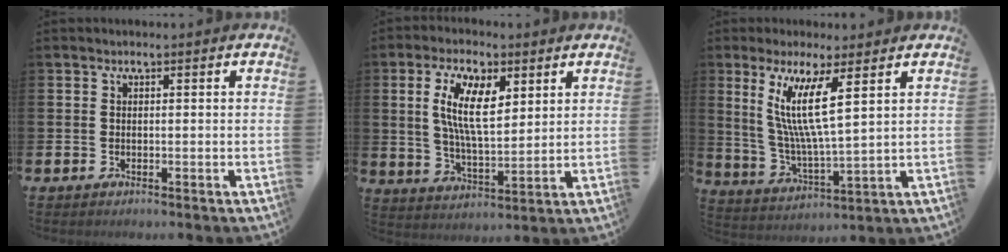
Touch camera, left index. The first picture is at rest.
{"total": 9.2, "force": [4.5, 3.5, 7.2], "torque": [-0.134, -0.010, 0.077]}
{"total": 9.6, "force": [5.5, 1.4, 7.8], "torque": [-0.147, -0.021, 0.092]}